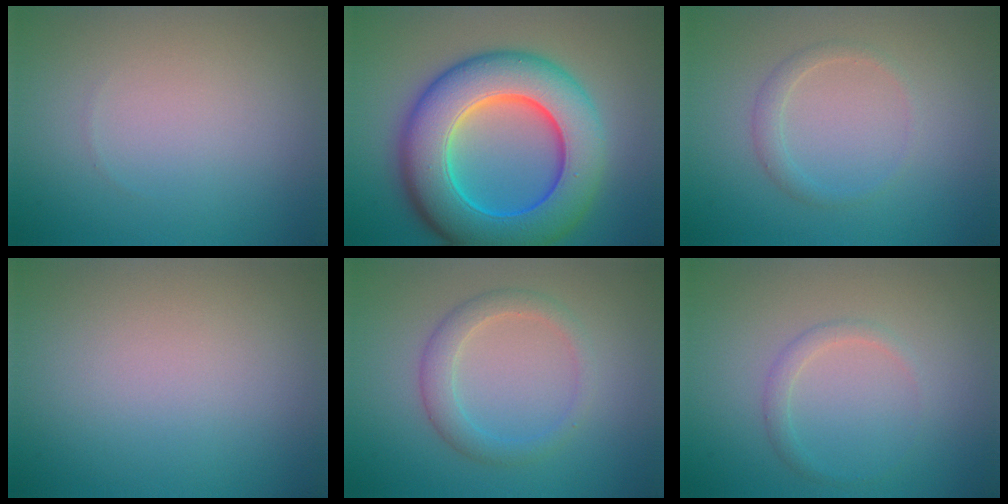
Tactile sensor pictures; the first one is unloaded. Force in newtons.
{"total": 12.0, "press": 12.0, "slide": 0.2}
{"total": 1.4, "press": 1.4, "slide": 0.1}
{"total": 0.0}
{"total": 2.7, "press": 2.7, "slide": 0.2}
{"total": 1.2, "press": 1.2, "slide": 0.1}